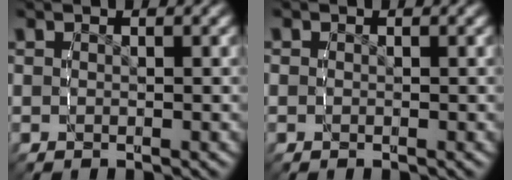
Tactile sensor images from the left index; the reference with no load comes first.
{"total": 0.5, "force": [0.1, 0.5, 0.2], "torque": [-0.003, 0.000, 0.002]}